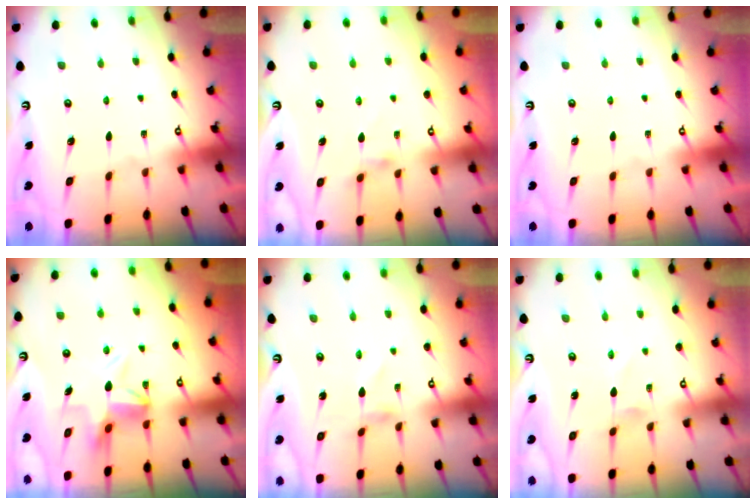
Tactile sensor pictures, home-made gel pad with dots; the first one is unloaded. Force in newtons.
{"total": 2.4, "press": 2.3, "slide": 0.5}
{"total": 0.0}
{"total": 5.9, "press": 5.9, "slide": 0.3}
{"total": 0.7, "press": 0.7, "slide": 0.1}
{"total": 0.0}